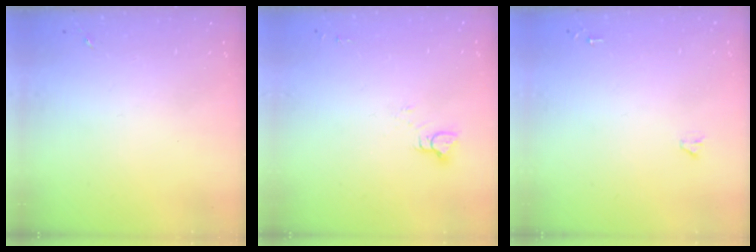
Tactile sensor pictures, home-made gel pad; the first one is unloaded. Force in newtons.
{"total": 3.1, "press": 3.1, "slide": 0.2}
{"total": 0.9, "press": 0.9, "slide": 0.1}